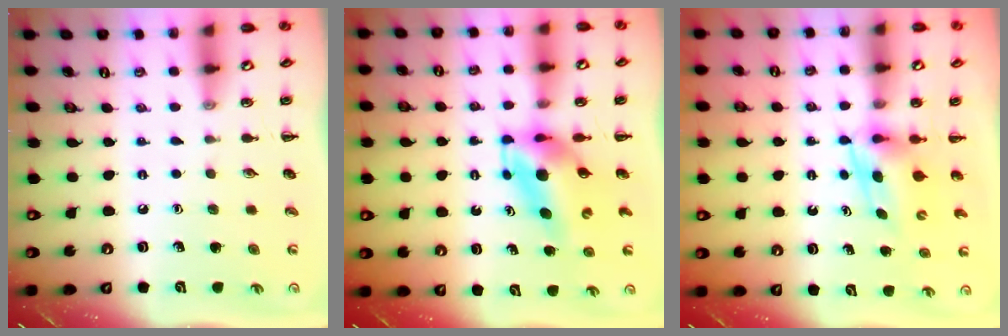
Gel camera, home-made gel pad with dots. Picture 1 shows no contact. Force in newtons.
{"total": 5.2, "press": 5.0, "slide": 1.3}
{"total": 5.4, "press": 5.4, "slide": 0.5}